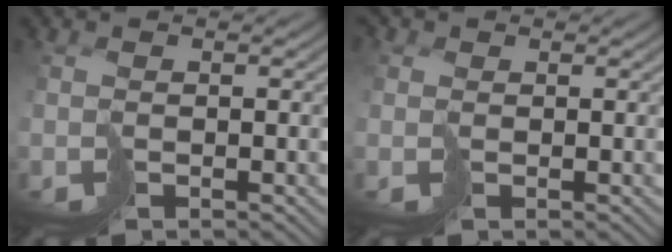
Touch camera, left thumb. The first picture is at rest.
{"total": 1.5, "force": [0.3, 1.4, 0.3], "torque": [-0.013, 0.004, 0.004]}